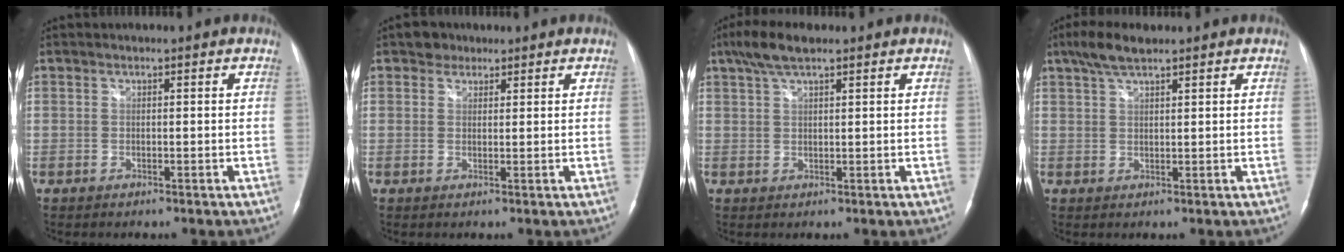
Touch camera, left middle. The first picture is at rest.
{"total": 2.3, "force": [1.6, 1.6, 0.2], "torque": [-0.004, 0.007, 0.022]}
{"total": 5.1, "force": [3.6, 1.2, 3.4], "torque": [-0.076, 0.018, 0.069]}
{"total": 4.8, "force": [3.6, 1.0, 3.0], "torque": [-0.068, 0.016, 0.069]}